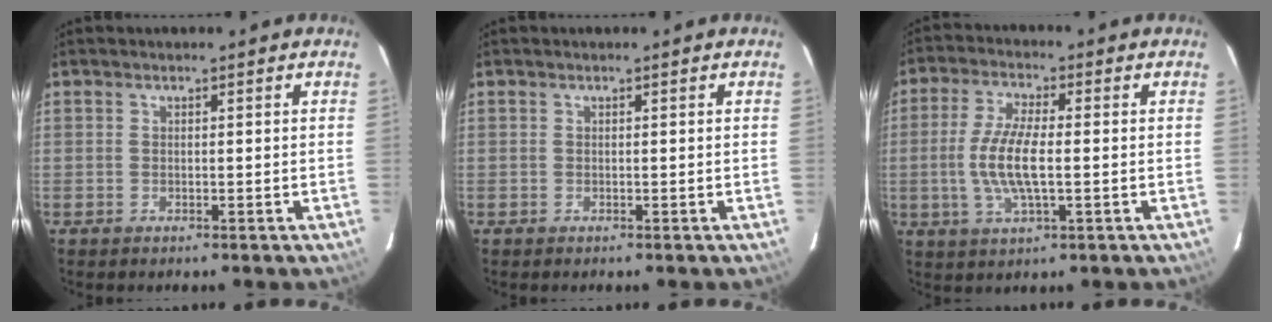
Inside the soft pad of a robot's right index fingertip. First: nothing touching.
{"total": 0.0}
{"total": 9.4, "force": [-0.9, 2.7, 8.9], "torque": [-0.181, -0.003, -0.018]}